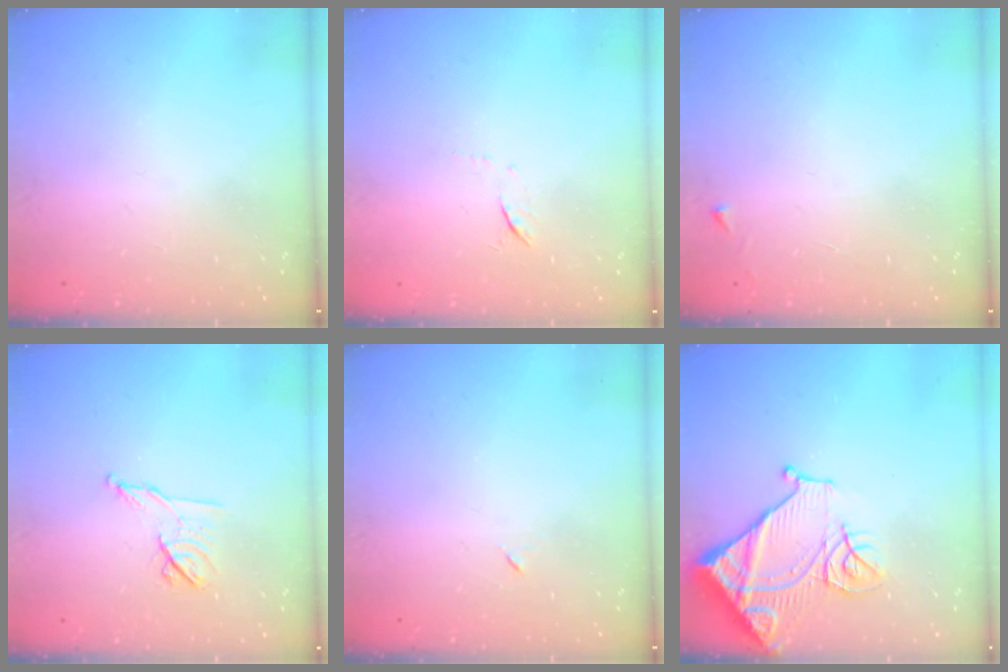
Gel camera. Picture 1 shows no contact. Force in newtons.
{"total": 5.0, "press": 4.8, "slide": 1.4}
{"total": 2.6, "press": 2.6, "slide": 0.3}
{"total": 8.1, "press": 8.0, "slide": 1.3}
{"total": 3.3, "press": 3.2, "slide": 0.7}
{"total": 16.3, "press": 16.2, "slide": 1.9}